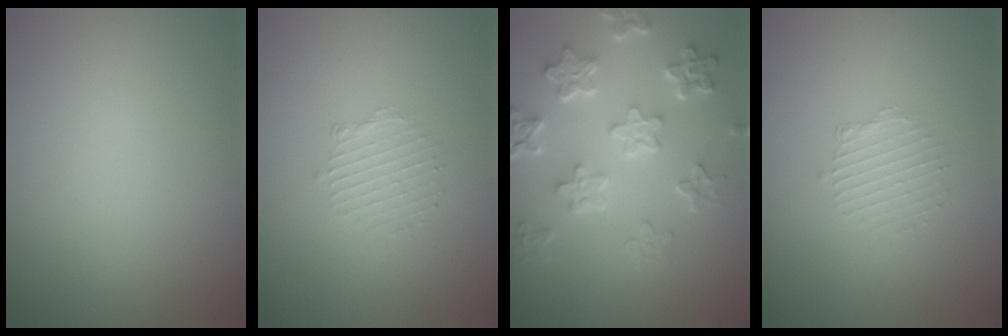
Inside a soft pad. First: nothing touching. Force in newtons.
{"total": 1.3, "press": 0.7, "slide": 1.1}
{"total": 6.1, "press": 4.6, "slide": 4.0}
{"total": 1.3, "press": 0.7, "slide": 1.1}